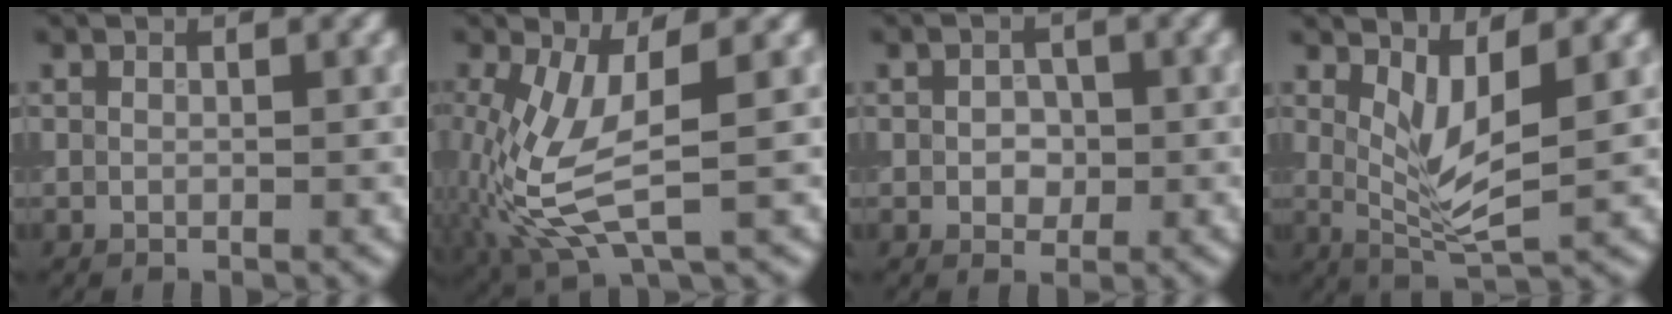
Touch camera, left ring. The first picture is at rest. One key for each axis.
{"total": 7.1, "fx": -1.0, "fy": 2.7, "fz": 6.5, "tx": -0.169, "ty": -0.007, "tz": -0.016}
{"total": 1.7, "fx": -0.1, "fy": 1.4, "fz": 1.0, "tx": -0.015, "ty": -0.001, "tz": -0.004}
{"total": 4.0, "fx": 1.3, "fy": 1.0, "fz": 3.6, "tx": -0.076, "ty": -0.012, "tz": 0.029}